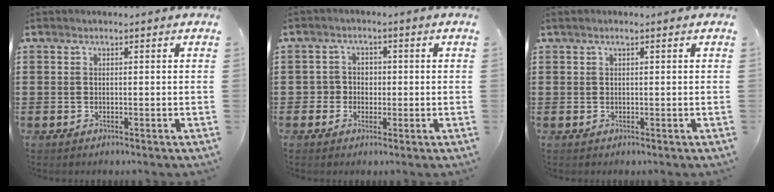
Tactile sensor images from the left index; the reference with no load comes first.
{"total": 2.7, "force": [-0.5, 2.6, 0.5], "torque": [-0.022, 0.007, -0.015]}
{"total": 1.8, "force": [0.8, 0.0, 1.6], "torque": [-0.032, 0.000, 0.015]}